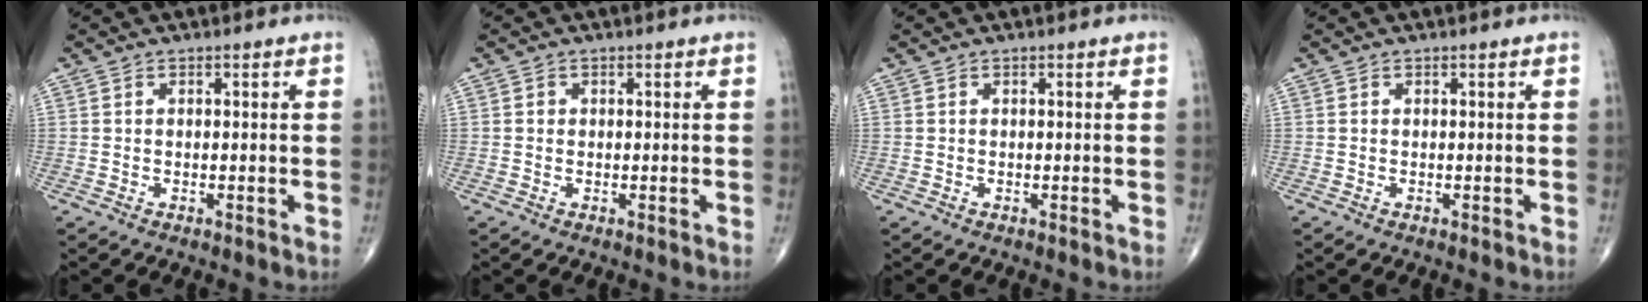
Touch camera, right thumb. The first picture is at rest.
{"total": 0.6, "force": [0.0, 0.6, 0.2], "torque": [0.002, 0.001, 0.001]}
{"total": 0.0}
{"total": 0.0}